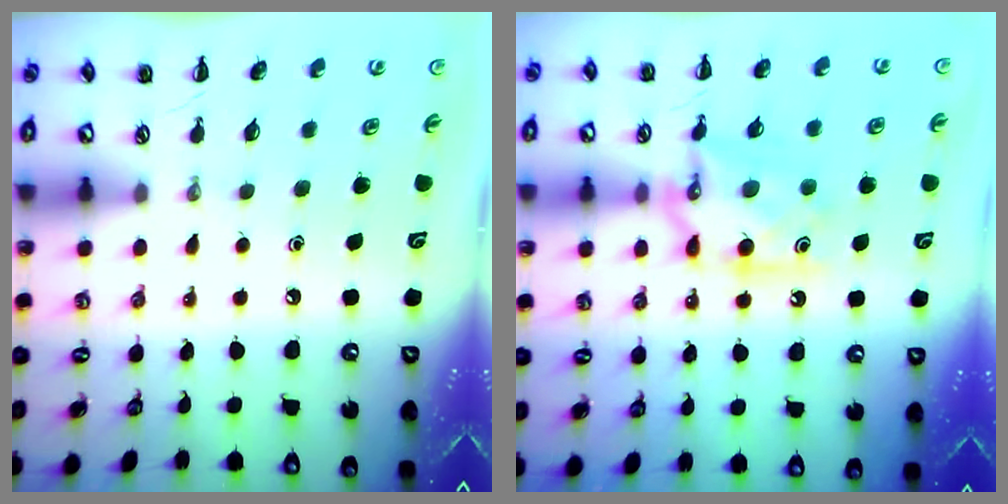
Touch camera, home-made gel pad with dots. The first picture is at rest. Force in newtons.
{"total": 11.2, "press": 11.1, "slide": 0.4}